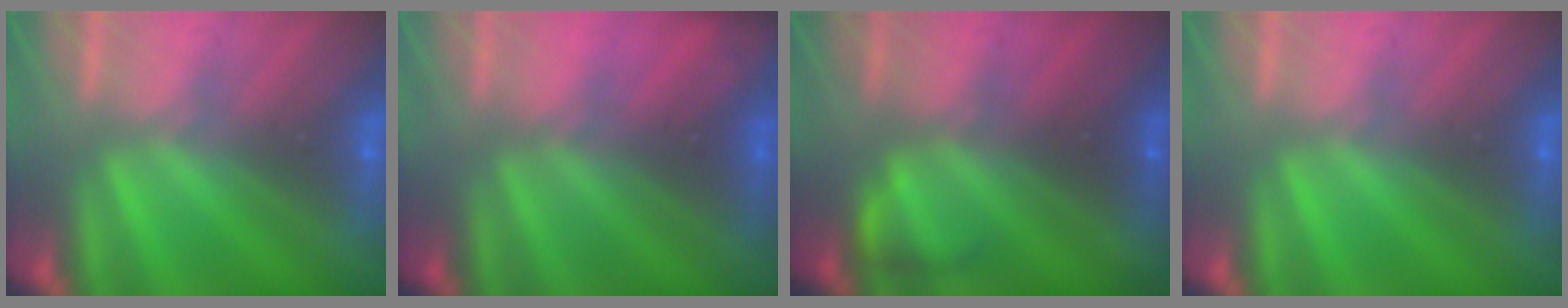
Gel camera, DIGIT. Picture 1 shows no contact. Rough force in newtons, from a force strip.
{"total": 2.0}
{"total": 2.3}
{"total": 0.0}